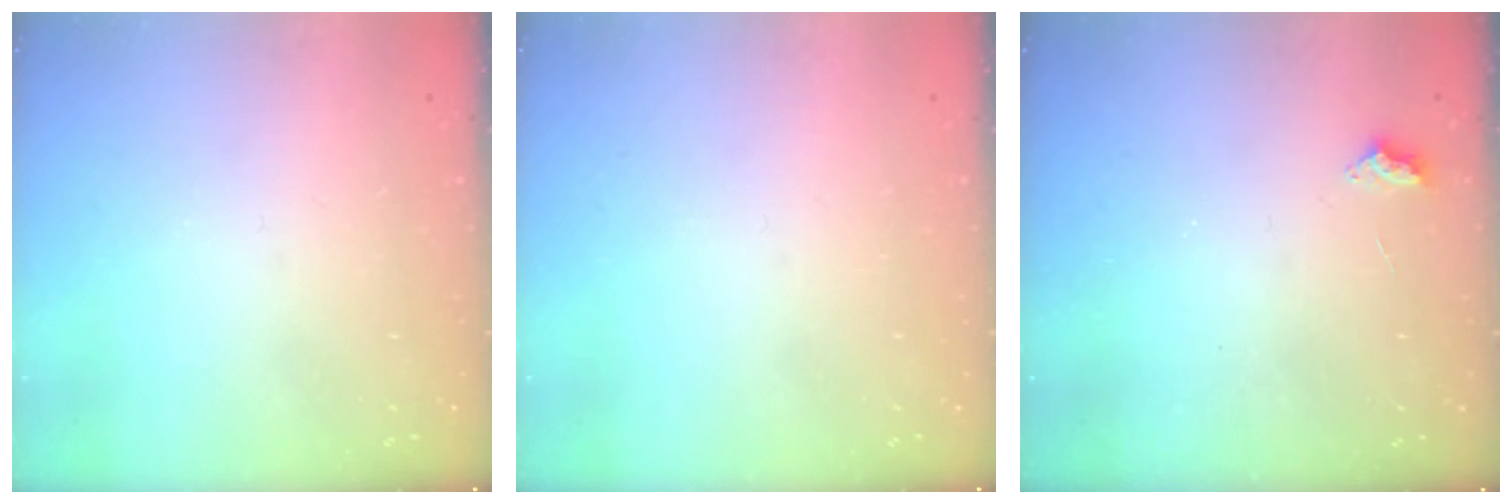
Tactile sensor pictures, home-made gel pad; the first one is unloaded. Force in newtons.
{"total": 0.0}
{"total": 2.4, "press": 2.4, "slide": 0.4}